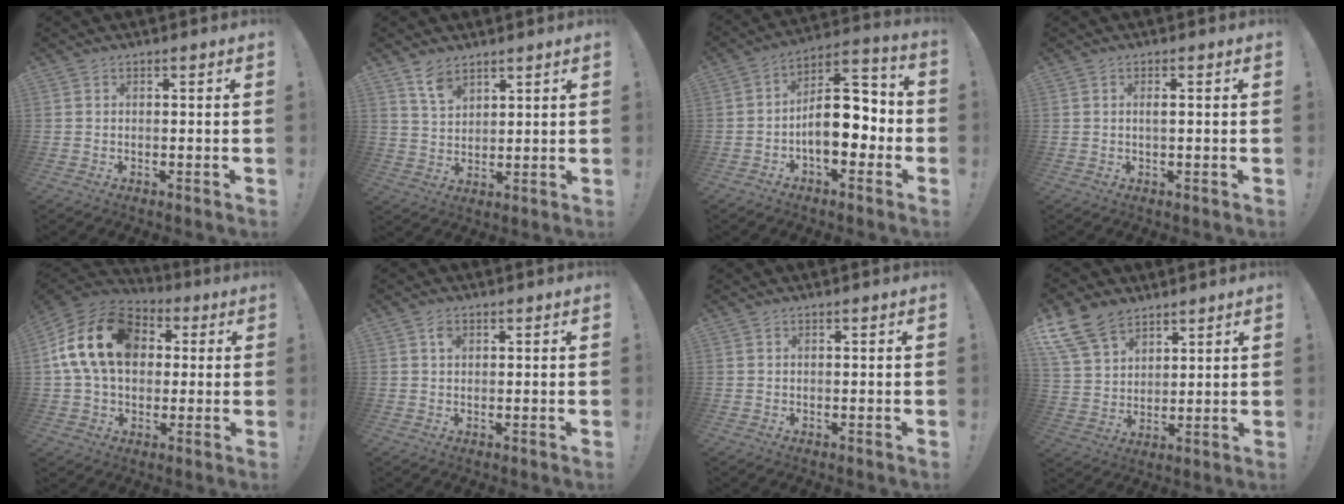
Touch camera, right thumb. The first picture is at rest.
{"total": 6.8, "force": [5.0, 3.9, 2.6], "torque": [-0.053, -0.026, 0.097]}
{"total": 14.9, "force": [-2.8, 8.1, 12.2], "torque": [-0.192, 0.021, -0.039]}
{"total": 1.5, "force": [0.0, 0.1, 1.5], "torque": [-0.027, -0.001, -0.002]}
{"total": 19.7, "force": [4.6, 13.9, 13.2], "torque": [-0.236, 0.010, 0.089]}
{"total": 1.6, "force": [0.7, 1.1, 0.9], "torque": [-0.010, -0.001, 0.011]}
{"total": 0.0}
{"total": 13.2, "force": [9.2, 7.9, 5.2], "torque": [-0.106, -0.049, 0.181]}